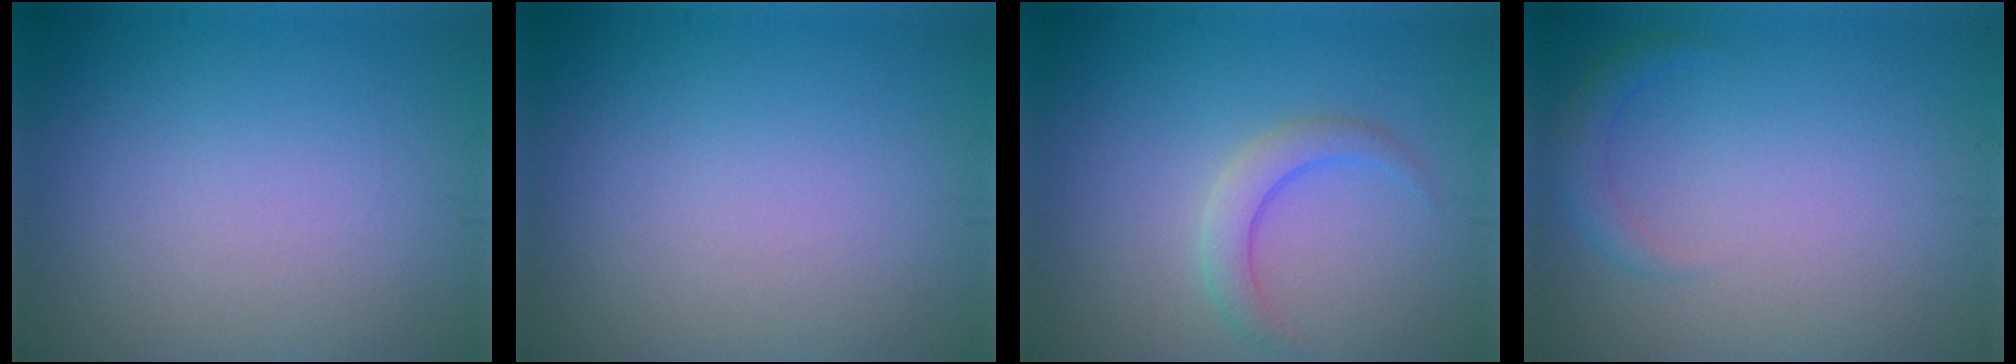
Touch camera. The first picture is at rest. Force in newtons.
{"total": 0.0}
{"total": 2.4, "press": 2.4, "slide": 0.1}
{"total": 1.5, "press": 1.5, "slide": 0.1}